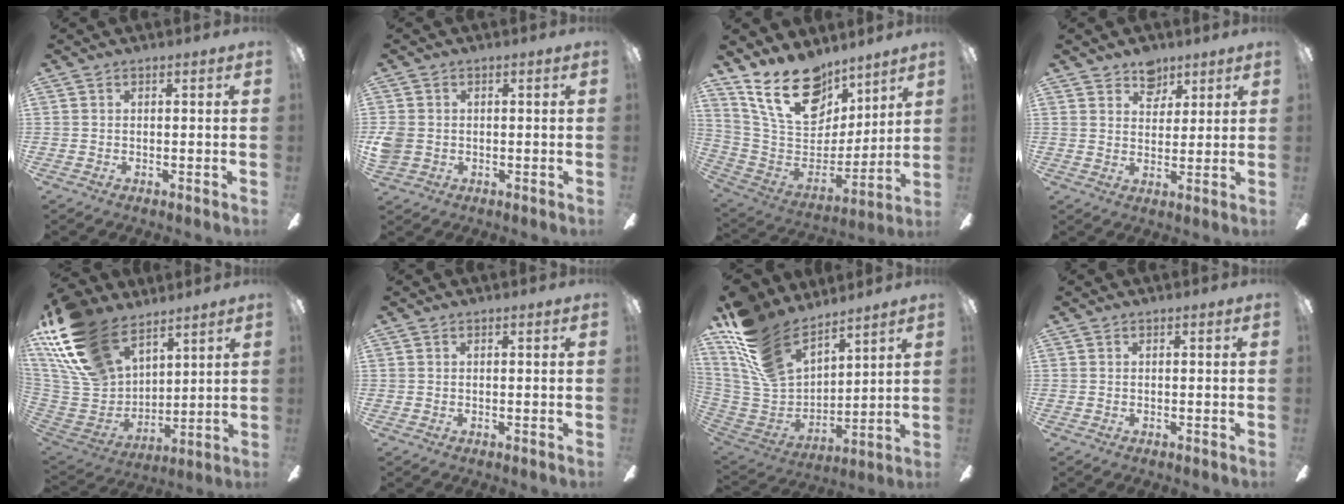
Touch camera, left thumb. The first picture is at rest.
{"total": 4.0, "force": [-0.5, 3.5, 1.9], "torque": [-0.047, 0.005, -0.008]}
{"total": 21.8, "force": [14.7, 11.8, 10.9], "torque": [-0.187, -0.089, 0.271]}
{"total": 6.1, "force": [4.5, 3.9, 1.1], "torque": [-0.008, -0.021, 0.081]}
{"total": 23.3, "force": [14.5, 13.5, 12.2], "torque": [-0.281, -0.068, 0.273]}
{"total": 0.0}
{"total": 20.4, "force": [14.5, 10.0, 10.3], "torque": [-0.248, -0.088, 0.270]}
{"total": 0.0}